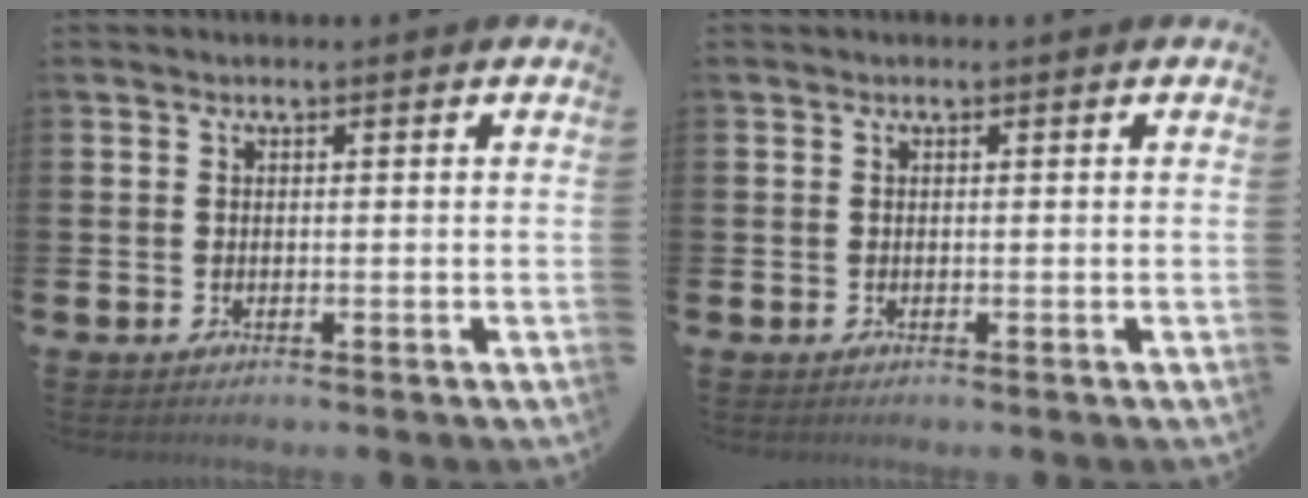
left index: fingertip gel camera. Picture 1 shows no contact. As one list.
[{"total": 0.0}]